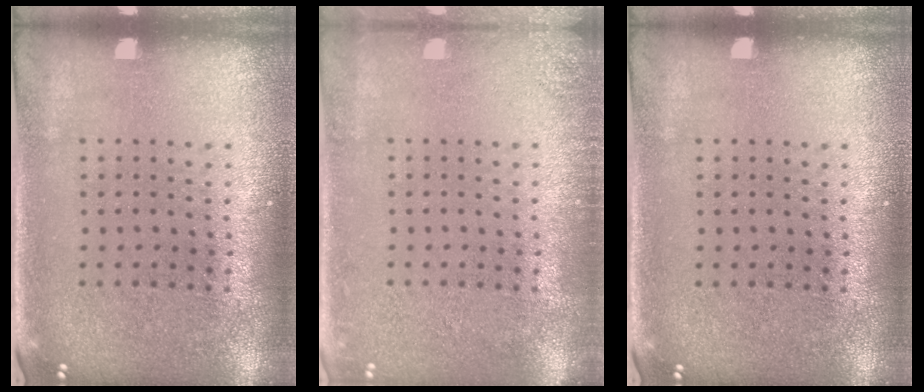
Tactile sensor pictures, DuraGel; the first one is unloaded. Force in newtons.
{"total": 1.3, "press": 1.3, "slide": 0.2}
{"total": 0.0}